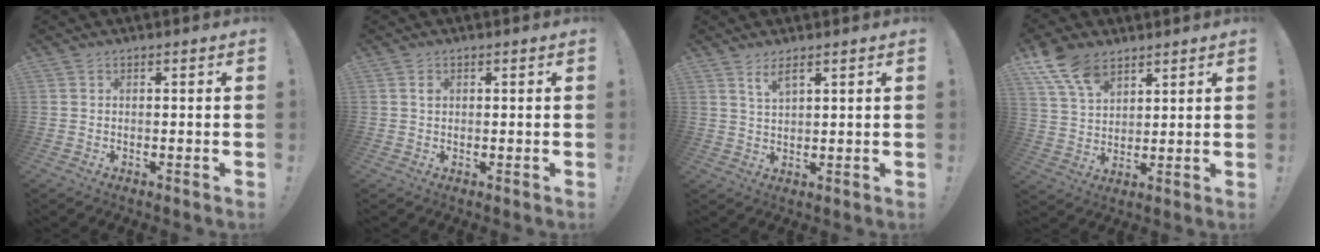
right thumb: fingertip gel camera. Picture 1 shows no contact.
{"total": 1.0, "force": [0.3, 0.8, 0.5], "torque": [-0.011, 0.002, 0.007]}
{"total": 3.7, "force": [2.3, 1.0, 2.7], "torque": [-0.041, -0.012, 0.038]}
{"total": 11.2, "force": [7.2, 6.4, 5.9], "torque": [-0.116, -0.027, 0.142]}